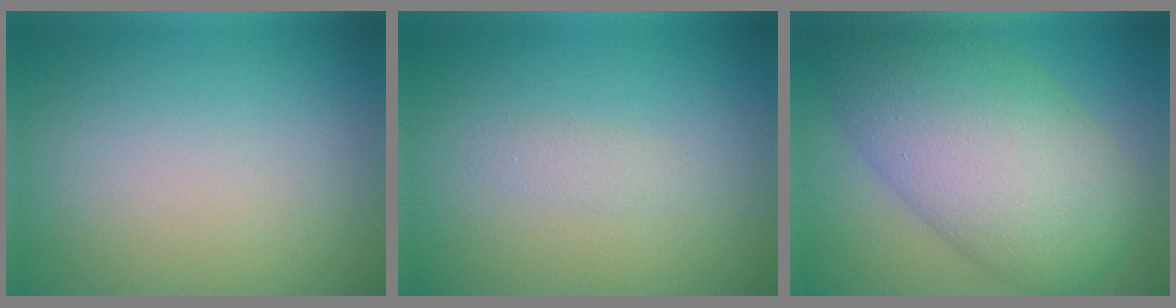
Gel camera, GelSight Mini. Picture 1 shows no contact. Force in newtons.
{"total": 0.9, "press": 0.9, "slide": 0.0}
{"total": 11.9, "press": 11.9, "slide": 0.4}